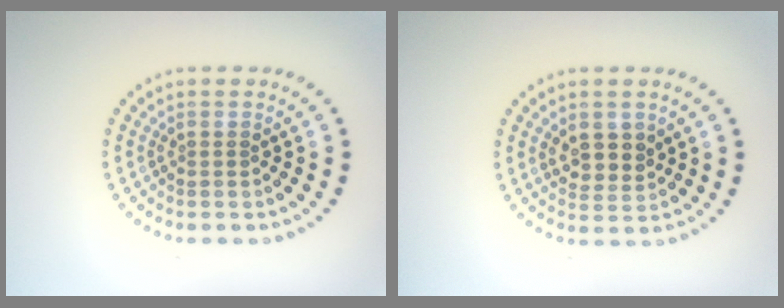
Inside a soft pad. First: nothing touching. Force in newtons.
{"total": 2.7, "press": 2.5, "slide": 0.8}